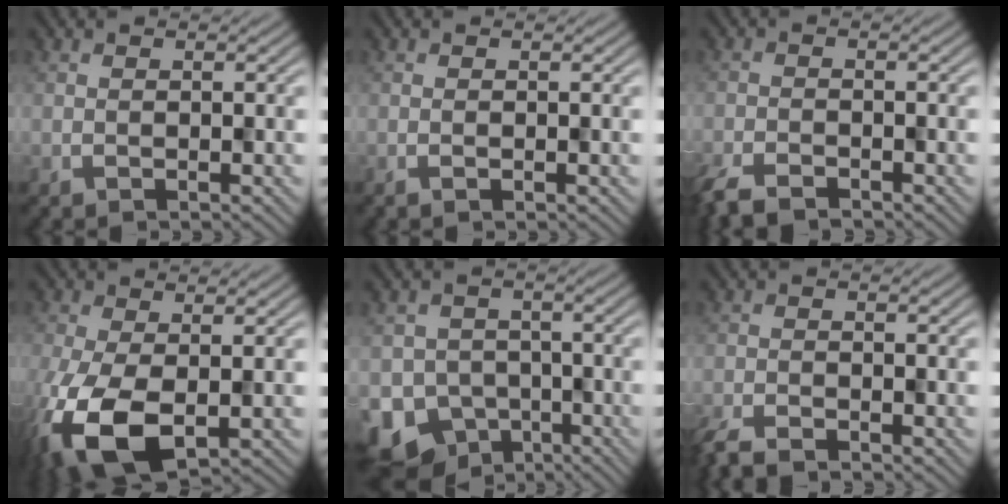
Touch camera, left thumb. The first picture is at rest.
{"total": 0.5, "force": [-0.3, 0.0, 0.5], "torque": [-0.008, 0.000, -0.004]}
{"total": 4.7, "force": [-4.0, 1.5, 2.1], "torque": [-0.035, -0.008, -0.076]}
{"total": 11.9, "force": [-4.1, 5.9, 9.4], "torque": [-0.231, -0.047, -0.056]}
{"total": 10.6, "force": [-6.2, 8.1, 2.7], "torque": [-0.073, -0.030, -0.093]}
{"total": 4.3, "force": [-3.8, 0.8, 1.8], "torque": [-0.034, -0.007, -0.073]}